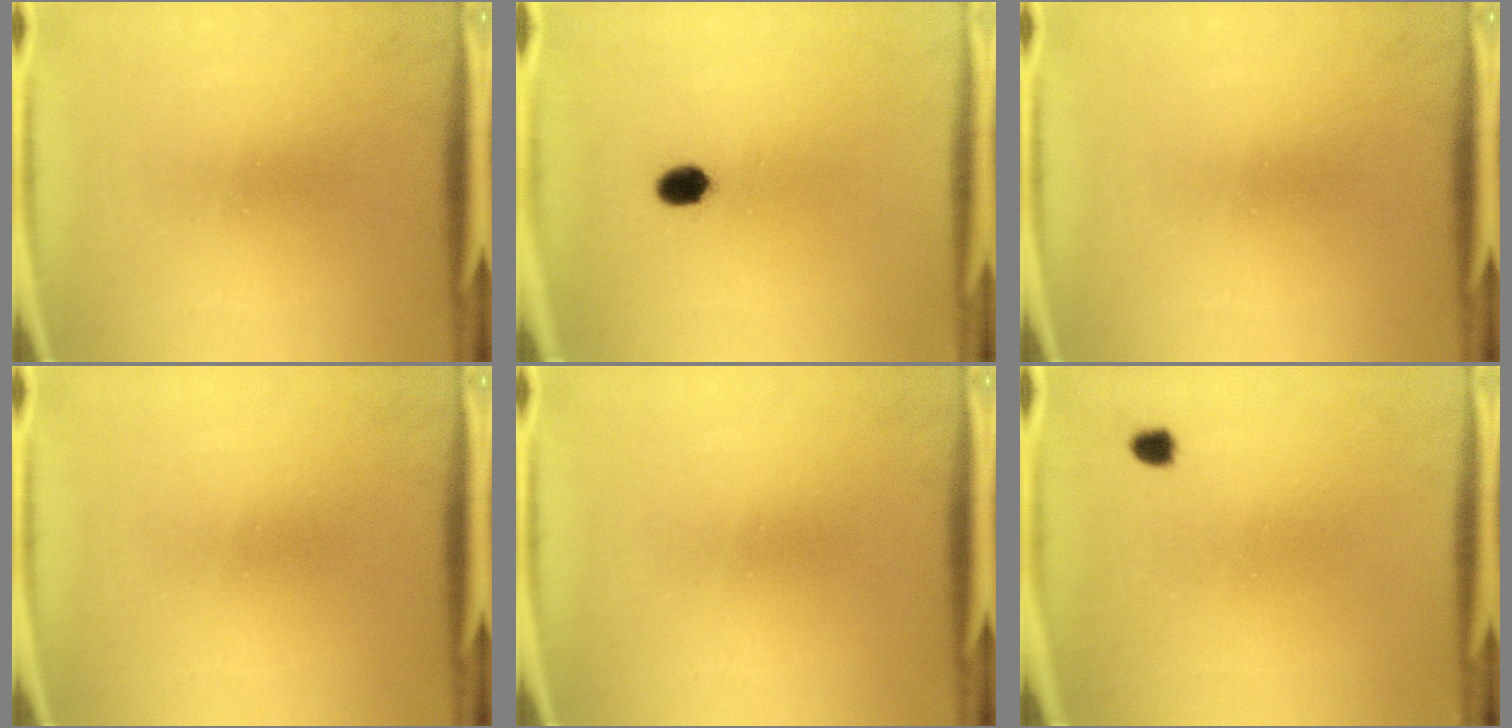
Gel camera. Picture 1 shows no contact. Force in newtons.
{"total": 3.5}
{"total": 0.0}
{"total": 0.0}
{"total": 0.0}
{"total": 1.4}